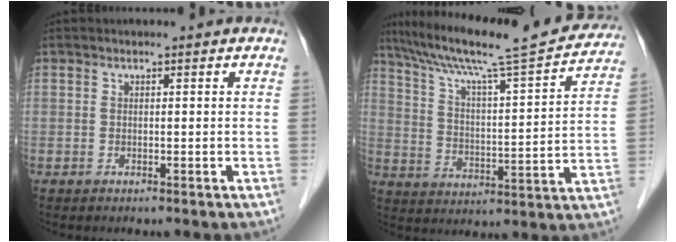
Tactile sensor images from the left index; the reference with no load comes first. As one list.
[{"total": 22.6, "force": [19.9, 1.4, 10.7], "torque": [-0.178, -0.004, 0.282]}]